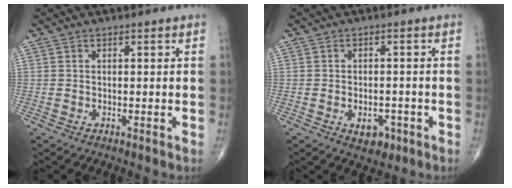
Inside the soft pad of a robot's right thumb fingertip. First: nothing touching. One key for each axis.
{"total": 4.7, "fx": -1.9, "fy": 3.0, "fz": 3.1, "tx": -0.029, "ty": 0.009, "tz": -0.020}